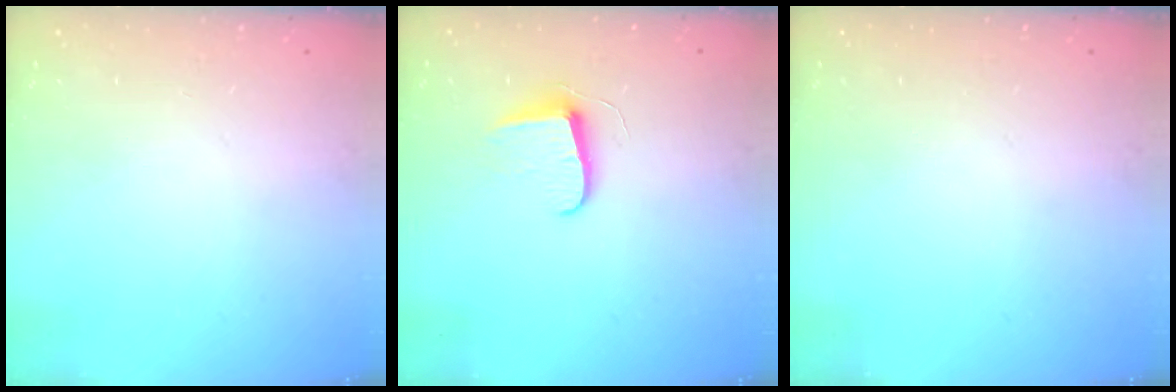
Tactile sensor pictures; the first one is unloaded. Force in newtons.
{"total": 7.3, "press": 7.3, "slide": 0.4}
{"total": 0.0}